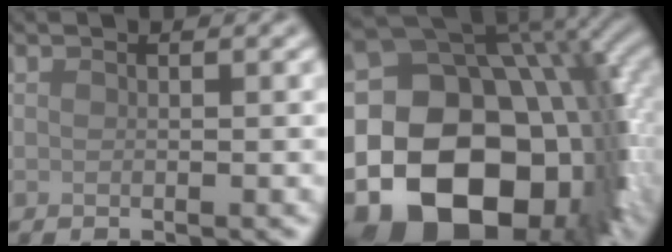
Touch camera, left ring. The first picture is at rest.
{"total": 21.8, "force": [-5.9, 14.8, 14.9], "torque": [-0.220, -0.014, -0.087]}